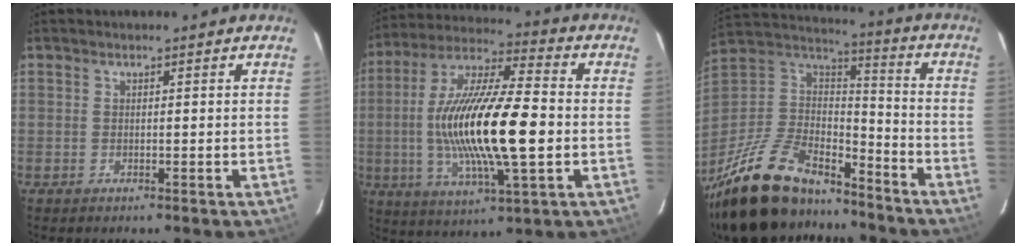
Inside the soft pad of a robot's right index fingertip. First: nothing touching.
{"total": 21.8, "force": [-2.1, 4.7, 21.1], "torque": [-0.403, -0.004, -0.042]}
{"total": 28.9, "force": [-21.2, 11.9, 15.5], "torque": [-0.325, -0.007, -0.348]}